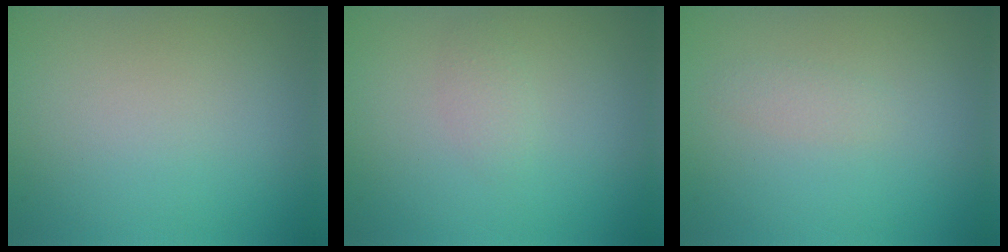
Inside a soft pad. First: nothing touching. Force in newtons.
{"total": 1.0, "press": 1.0, "slide": 0.1}
{"total": 0.9, "press": 0.9, "slide": 0.0}